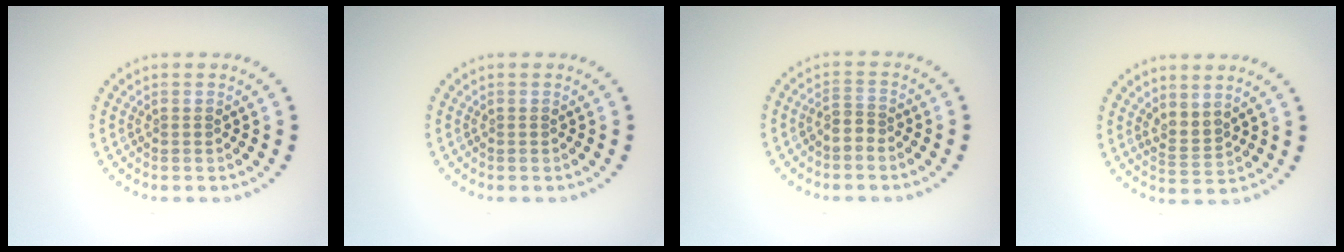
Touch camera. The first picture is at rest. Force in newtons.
{"total": 0.0}
{"total": 1.7, "press": 1.3, "slide": 1.1}
{"total": 2.1, "press": 1.6, "slide": 1.3}